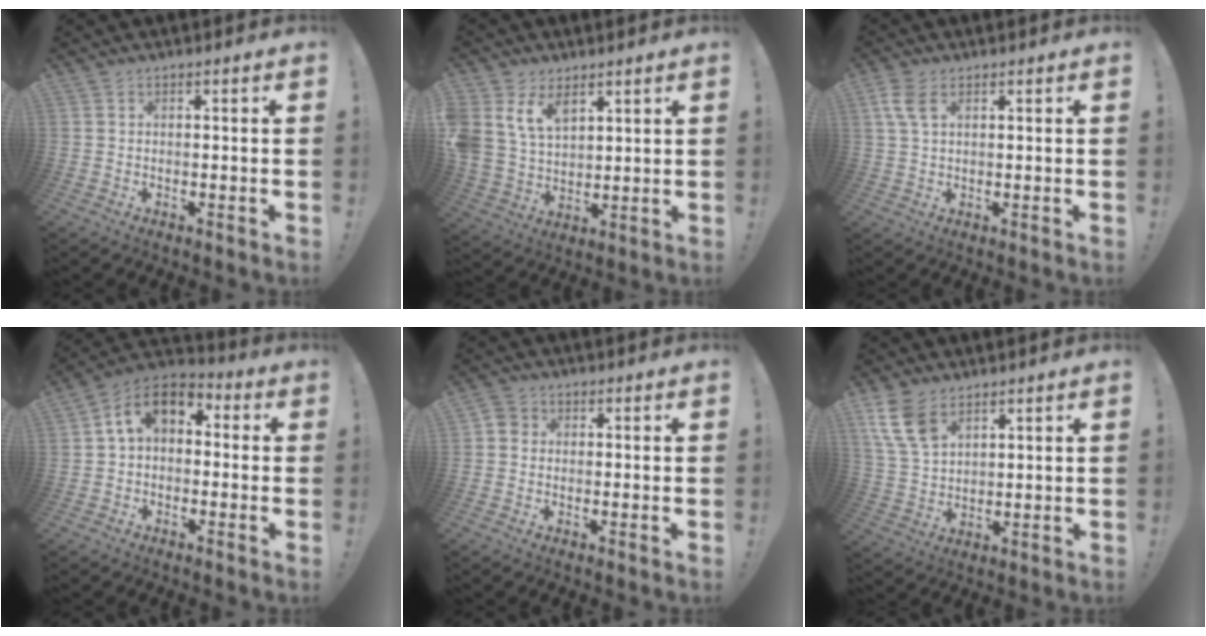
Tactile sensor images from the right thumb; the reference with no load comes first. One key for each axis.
{"total": 11.3, "fx": 6.7, "fy": 7.2, "fz": 5.5, "tx": -0.125, "ty": -0.034, "tz": 0.132}
{"total": 5.3, "fx": 2.4, "fy": 2.8, "fz": 3.9, "tx": -0.083, "ty": -0.002, "tz": 0.044}
{"total": 10.5, "fx": 2.2, "fy": 7.0, "fz": 7.5, "tx": -0.127, "ty": 0.014, "tz": 0.045}
{"total": 2.9, "fx": -0.3, "fy": 2.6, "fz": 1.3, "tx": -0.019, "ty": 0.008, "tz": -0.003}
{"total": 9.7, "fx": 5.9, "fy": 5.4, "fz": 5.4, "tx": -0.112, "ty": -0.021, "tz": 0.117}